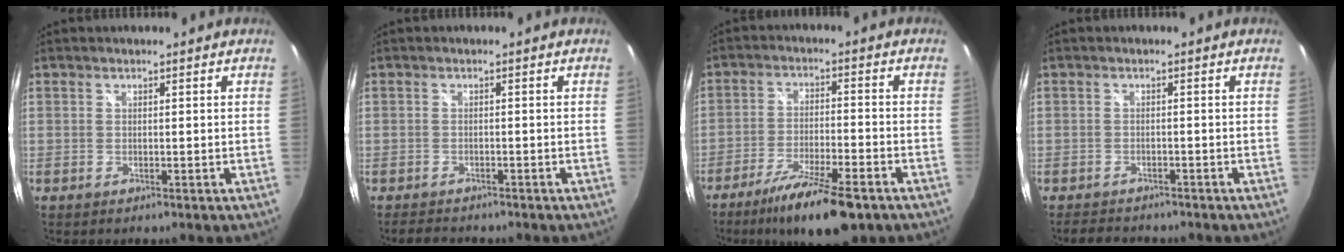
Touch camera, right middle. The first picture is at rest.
{"total": 3.9, "force": [-3.5, 1.2, 1.1], "torque": [-0.030, -0.008, -0.054]}
{"total": 13.1, "force": [-9.3, 2.7, 8.7], "torque": [-0.173, -0.026, -0.157]}
{"total": 4.7, "force": [-4.2, 1.8, 1.1], "torque": [-0.032, -0.001, -0.063]}